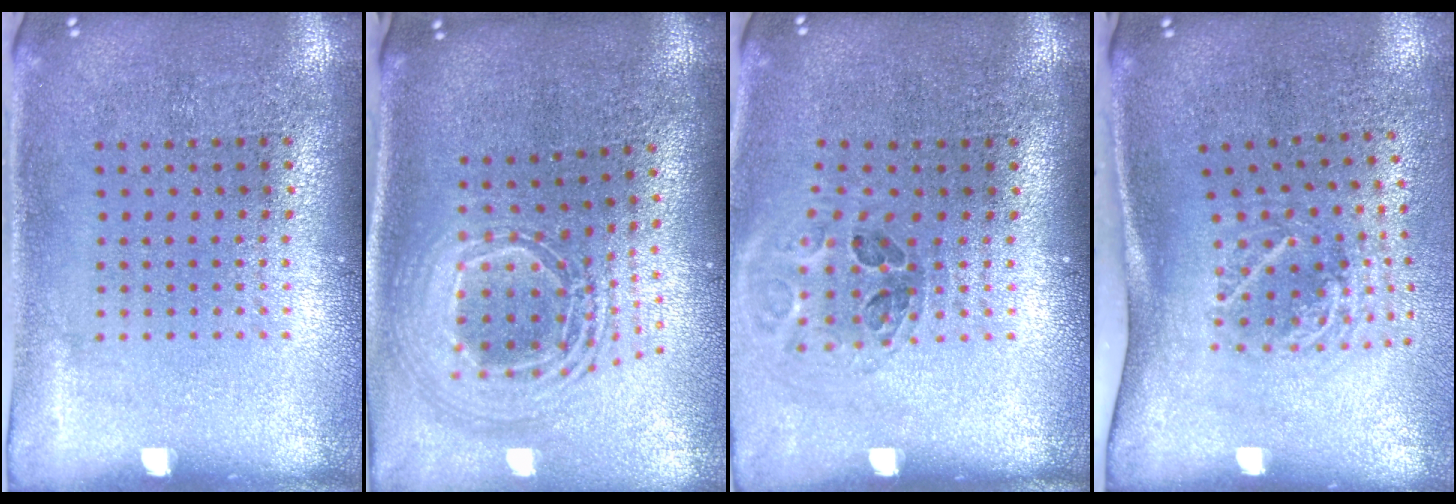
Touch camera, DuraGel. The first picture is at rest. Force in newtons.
{"total": 2.5, "press": 1.9, "slide": 1.7}
{"total": 1.0, "press": 0.9, "slide": 0.1}
{"total": 1.9, "press": 1.2, "slide": 1.5}